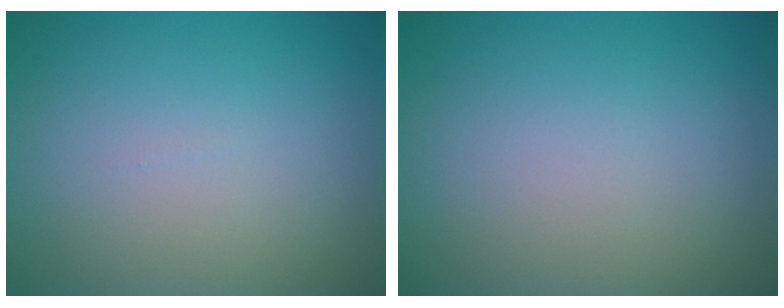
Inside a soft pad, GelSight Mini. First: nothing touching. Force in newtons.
{"total": 0.0}